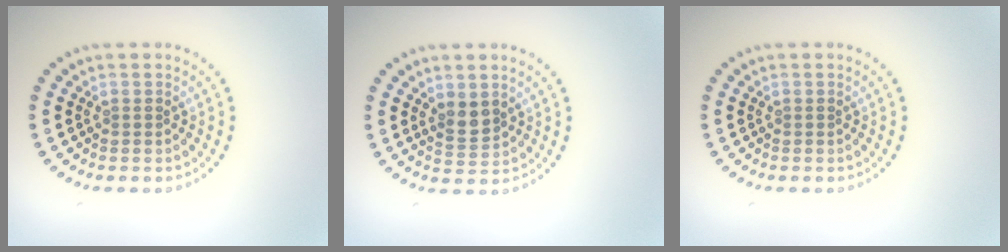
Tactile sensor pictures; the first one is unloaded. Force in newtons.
{"total": 2.0, "press": 1.7, "slide": 1.0}
{"total": 0.0}